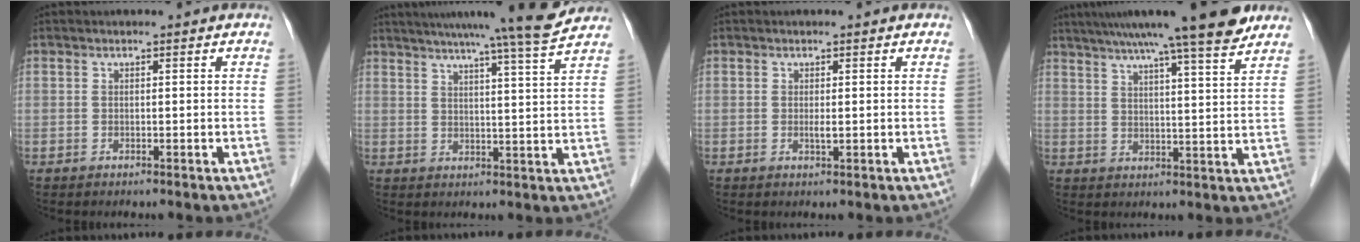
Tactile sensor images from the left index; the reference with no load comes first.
{"total": 13.6, "force": [12.0, -2.0, 6.1], "torque": [-0.099, -0.024, 0.153]}
{"total": 0.9, "force": [0.0, 0.1, 0.9], "torque": [-0.021, -0.002, 0.003]}
{"total": 16.0, "force": [13.0, -0.1, 9.3], "torque": [-0.145, 0.019, 0.180]}